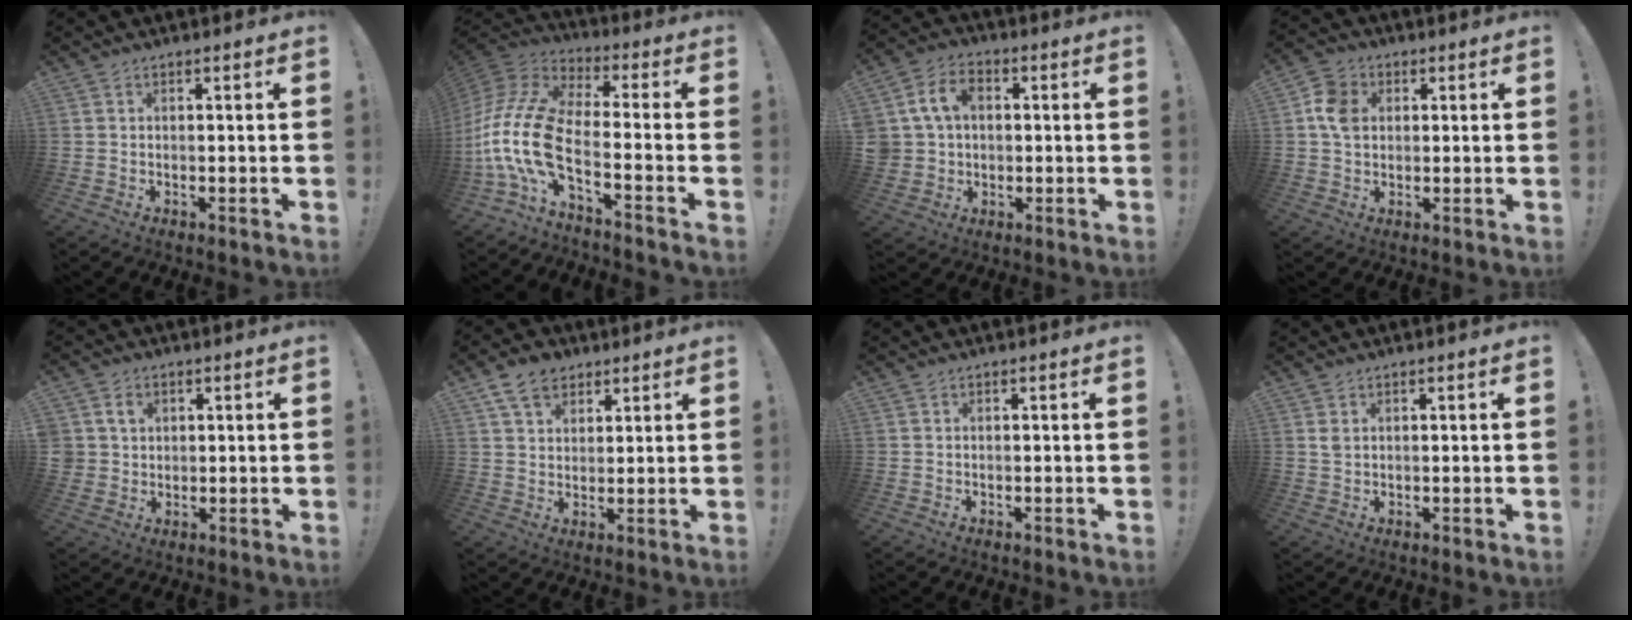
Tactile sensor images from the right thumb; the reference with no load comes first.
{"total": 16.4, "force": [-3.7, 8.1, 13.8], "torque": [-0.308, 0.006, -0.064]}
{"total": 10.8, "force": [2.8, 8.5, 6.1], "torque": [-0.105, 0.008, 0.058]}
{"total": 8.2, "force": [1.4, 6.6, 4.7], "torque": [-0.072, 0.008, 0.028]}
{"total": 4.9, "force": [1.7, 4.2, 1.8], "torque": [-0.034, 0.004, 0.035]}
{"total": 8.8, "force": [5.3, 5.9, 3.7], "torque": [-0.061, -0.019, 0.105]}
{"total": 0.0}
{"total": 1.7, "force": [0.8, 1.0, 1.1], "torque": [-0.017, 0.000, 0.014]}